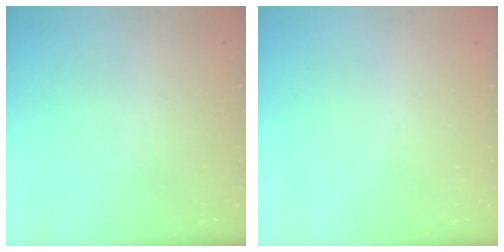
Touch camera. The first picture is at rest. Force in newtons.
{"total": 0.0}